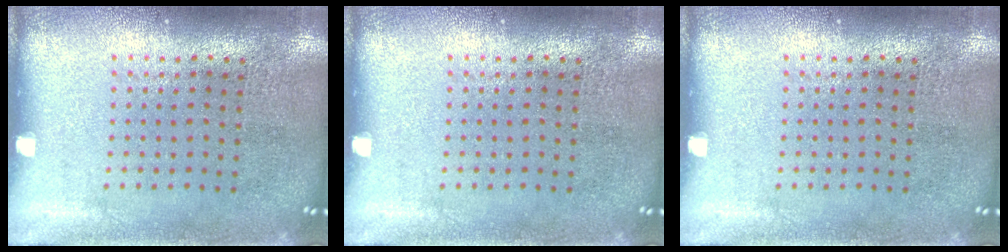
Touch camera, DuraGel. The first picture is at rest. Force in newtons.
{"total": 0.0}
{"total": 0.0}